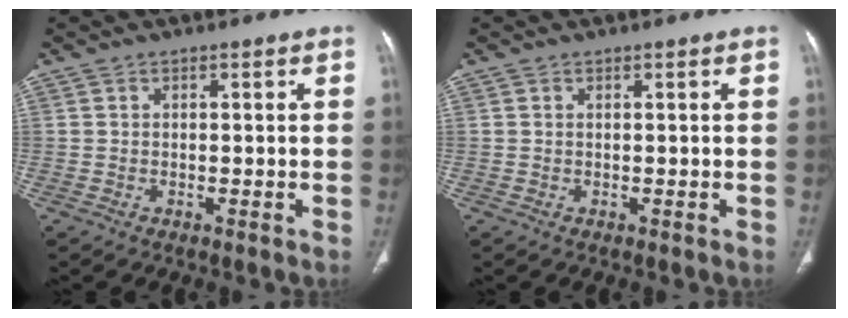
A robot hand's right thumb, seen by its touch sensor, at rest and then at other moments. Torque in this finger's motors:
{"motor_torque": [-0.21, 0.40, 0.13, -0.26, 0.01]}